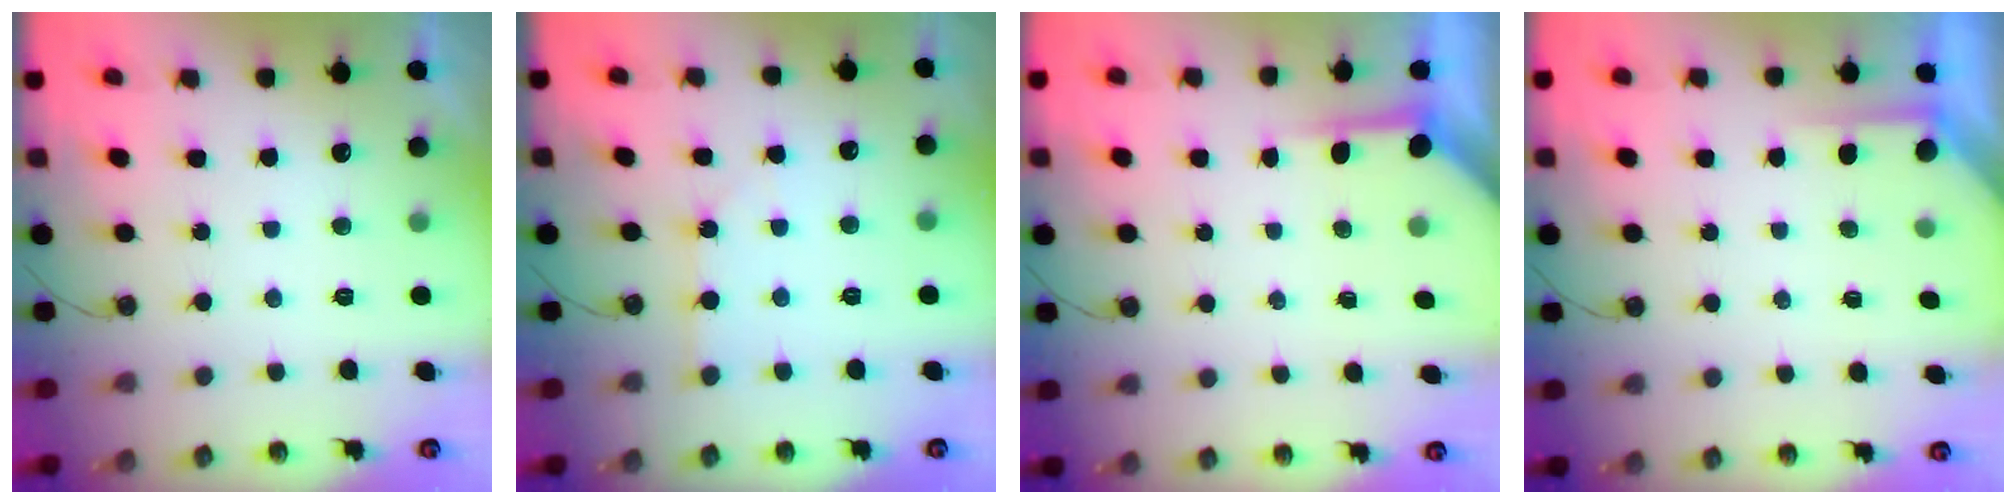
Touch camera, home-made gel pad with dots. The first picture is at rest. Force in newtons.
{"total": 1.7, "press": 1.6, "slide": 0.3}
{"total": 3.7, "press": 3.7, "slide": 0.2}
{"total": 1.5, "press": 1.5, "slide": 0.3}